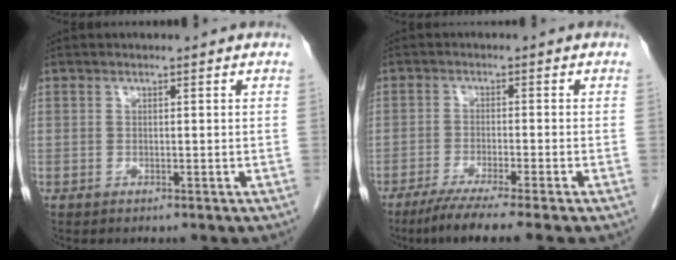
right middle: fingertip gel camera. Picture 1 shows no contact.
{"total": 7.0, "force": [-5.3, -0.8, 4.5], "torque": [-0.071, -0.019, -0.090]}